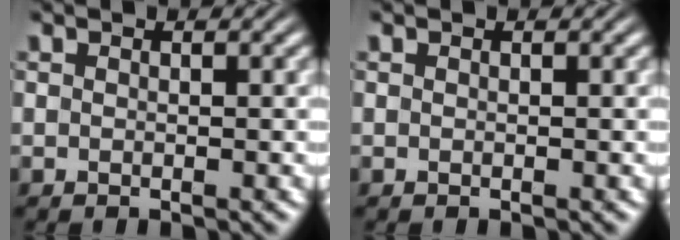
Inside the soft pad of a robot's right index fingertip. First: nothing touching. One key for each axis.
{"total": 0.0}